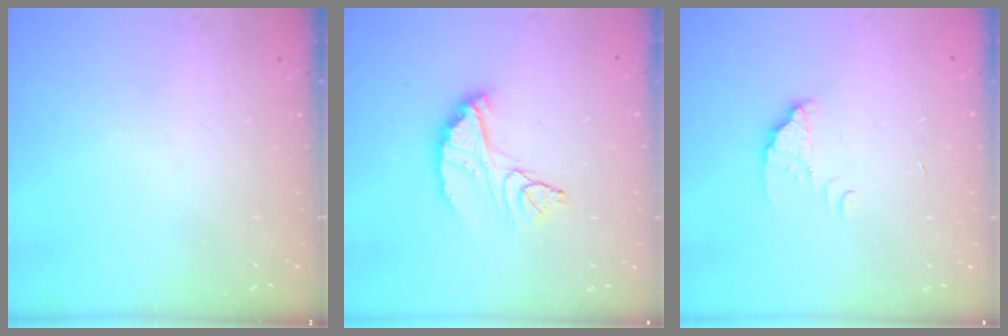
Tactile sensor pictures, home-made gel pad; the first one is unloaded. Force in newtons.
{"total": 9.9, "press": 9.9, "slide": 0.8}
{"total": 2.7, "press": 2.7, "slide": 0.1}